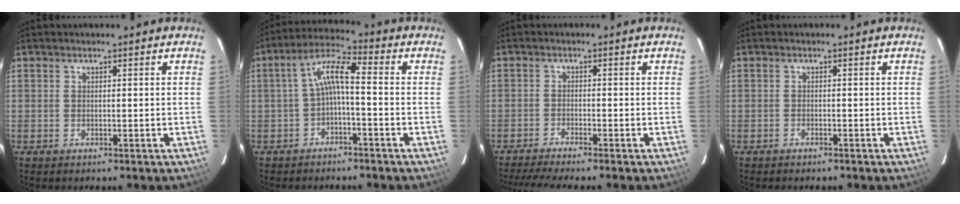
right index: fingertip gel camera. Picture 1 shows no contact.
{"total": 6.1, "force": [-1.4, 1.3, 5.8], "torque": [-0.132, 0.021, -0.027]}
{"total": 6.1, "force": [-5.5, -0.6, 2.5], "torque": [-0.068, -0.009, -0.094]}
{"total": 1.2, "force": [-1.2, 0.4, 0.1], "torque": [-0.009, 0.002, -0.020]}